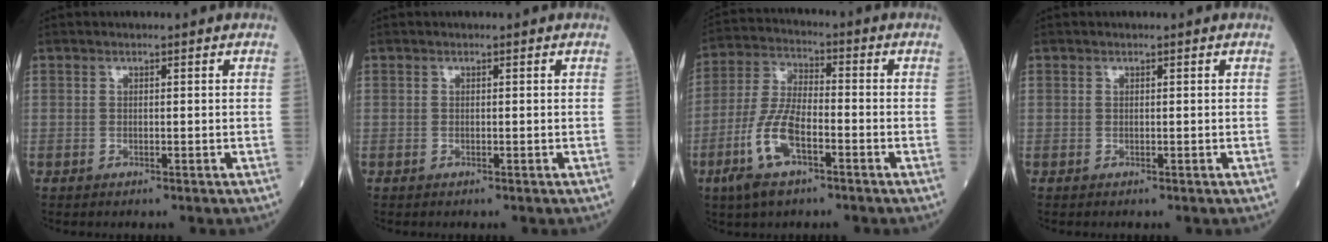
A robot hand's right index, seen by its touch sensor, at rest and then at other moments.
{"total": 0.0}
{"total": 9.6, "force": [-4.4, 3.0, 8.0], "torque": [-0.182, -0.006, -0.087]}
{"total": 0.0}